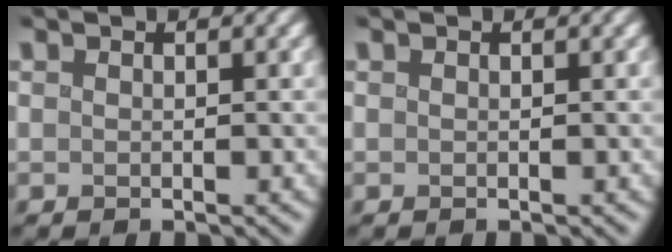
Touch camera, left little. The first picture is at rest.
{"total": 0.0}